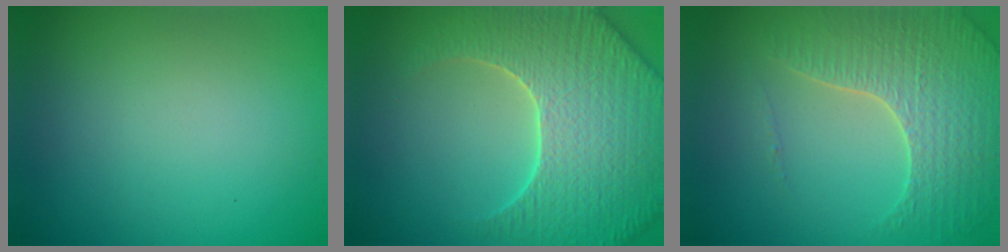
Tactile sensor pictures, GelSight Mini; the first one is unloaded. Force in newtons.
{"total": 7.7, "press": 7.4, "slide": 2.0}
{"total": 5.3, "press": 4.5, "slide": 2.8}